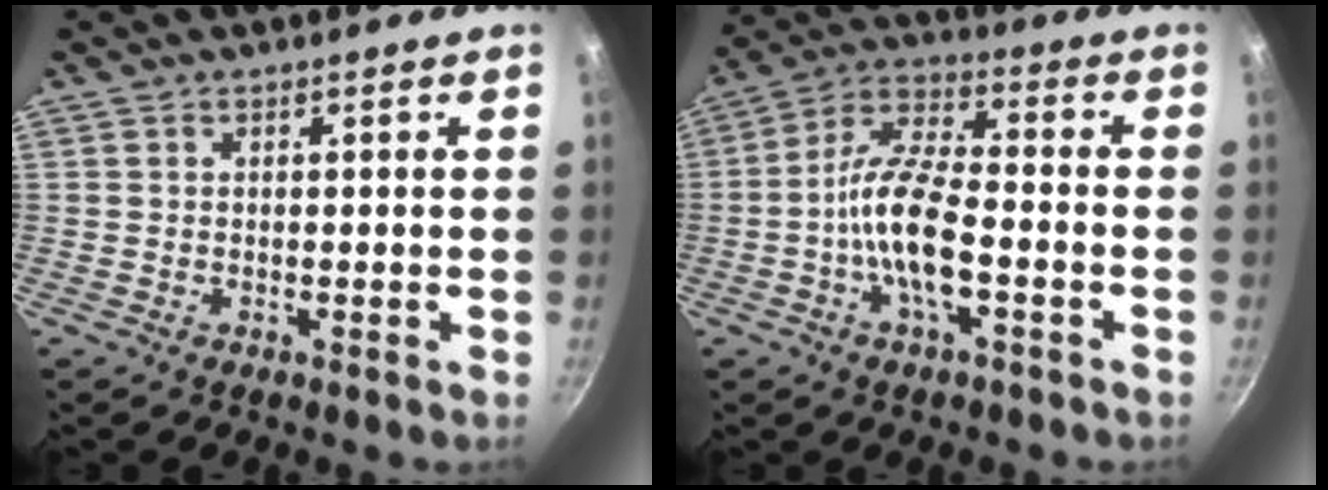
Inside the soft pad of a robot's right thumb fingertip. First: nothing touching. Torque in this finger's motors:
{"motor_torque": [0.46, 0.77, 1.48, -1.29, 0.53]}